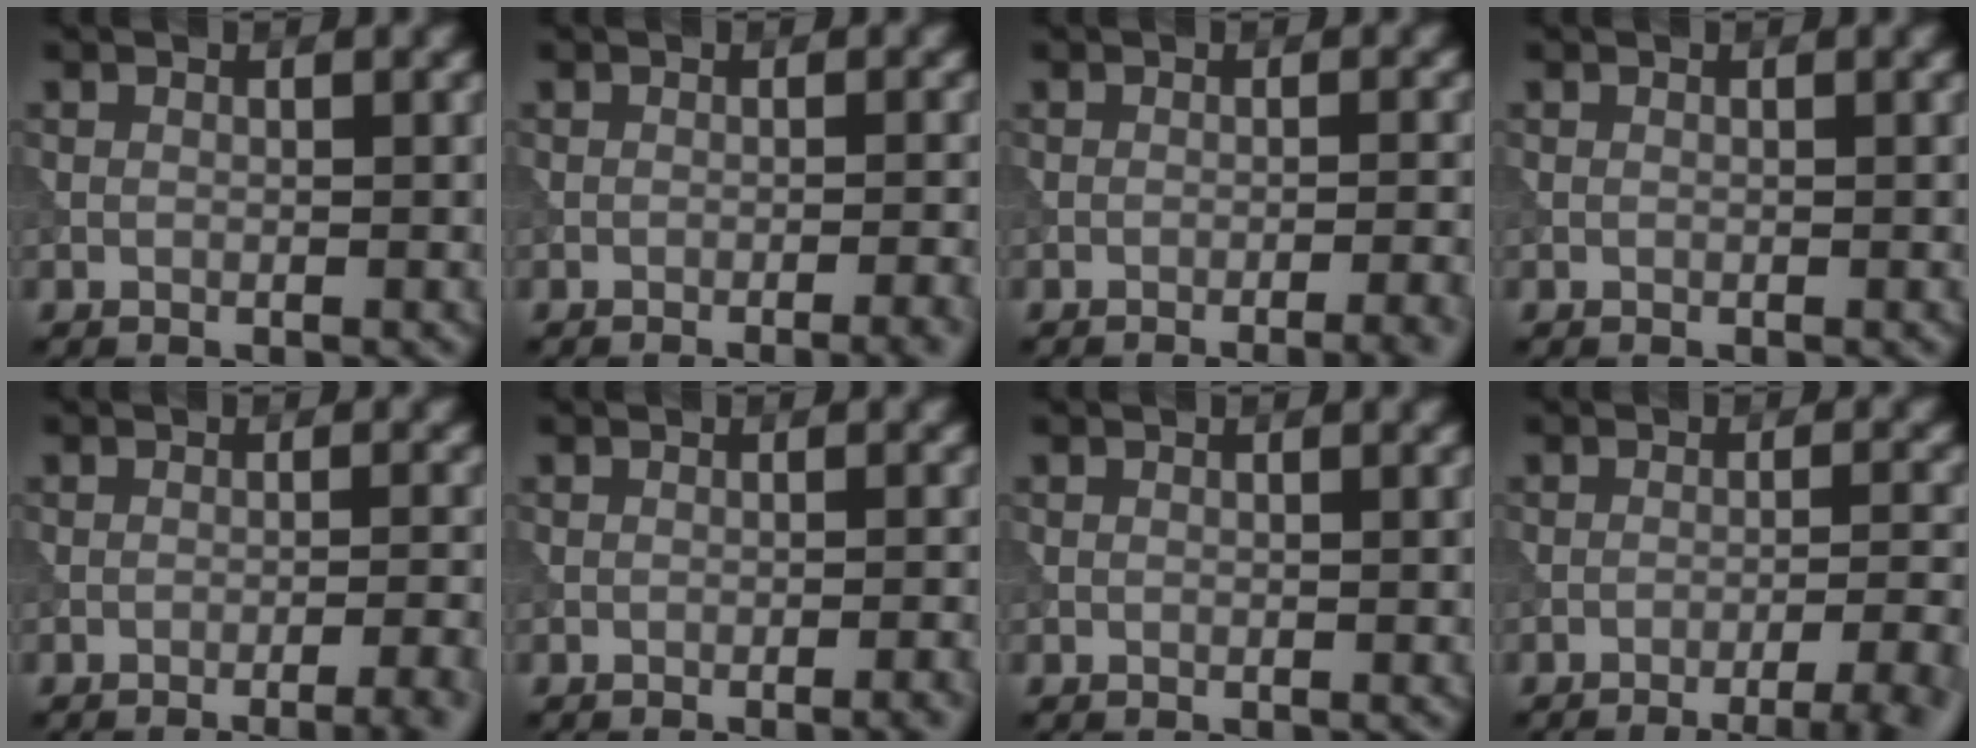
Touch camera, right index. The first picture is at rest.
{"total": 3.3, "force": [-2.0, 0.9, 2.5], "torque": [-0.026, 0.012, -0.030]}
{"total": 4.3, "force": [-2.8, 1.1, 3.0], "torque": [-0.028, 0.010, -0.038]}
{"total": 0.0}
{"total": 4.7, "force": [-3.1, 1.3, 3.4], "torque": [-0.032, 0.010, -0.041]}
{"total": 2.0, "force": [-1.1, 0.5, 1.6], "torque": [-0.015, 0.005, -0.019]}
{"total": 0.0}
{"total": 5.9, "force": [-4.0, 1.3, 4.1], "torque": [-0.050, 0.004, -0.053]}